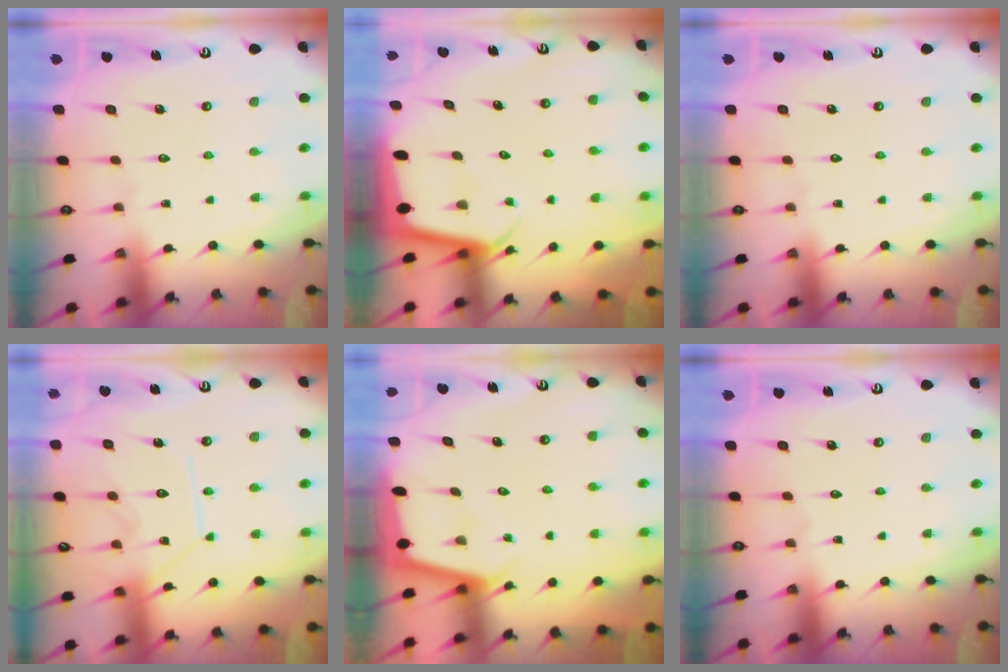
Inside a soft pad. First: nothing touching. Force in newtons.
{"total": 2.8, "press": 2.8, "slide": 0.1}
{"total": 0.0}
{"total": 11.8, "press": 11.8, "slide": 0.6}
{"total": 2.2, "press": 2.2, "slide": 0.1}
{"total": 0.0}